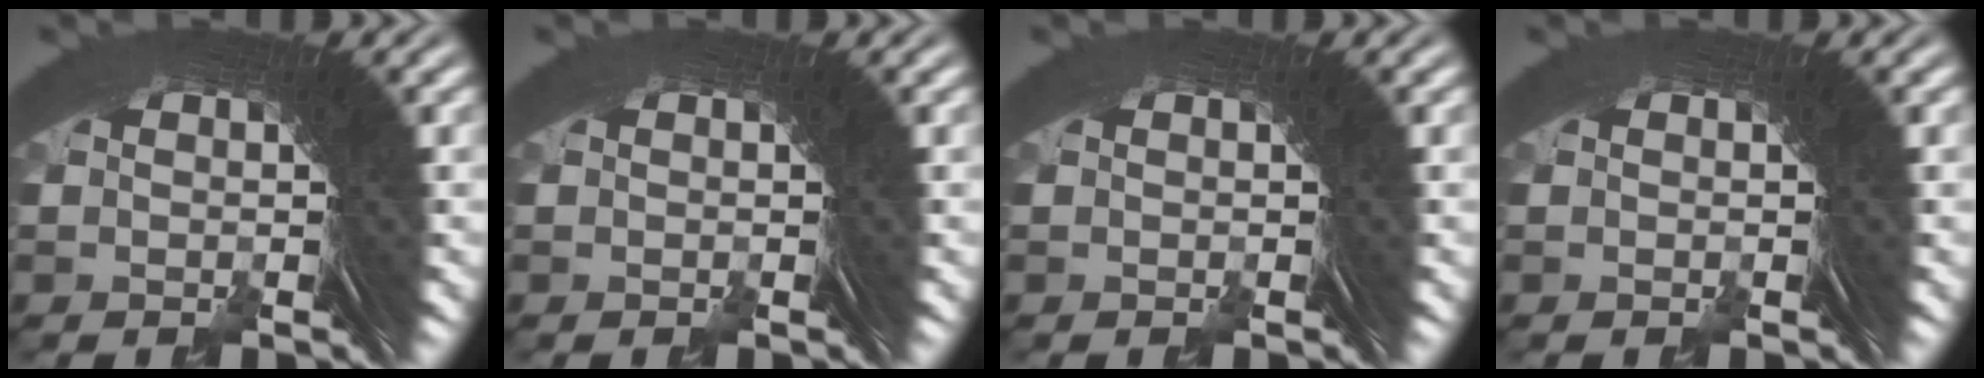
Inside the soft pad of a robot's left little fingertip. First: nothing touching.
{"total": 0.0}
{"total": 0.0}
{"total": 0.0}